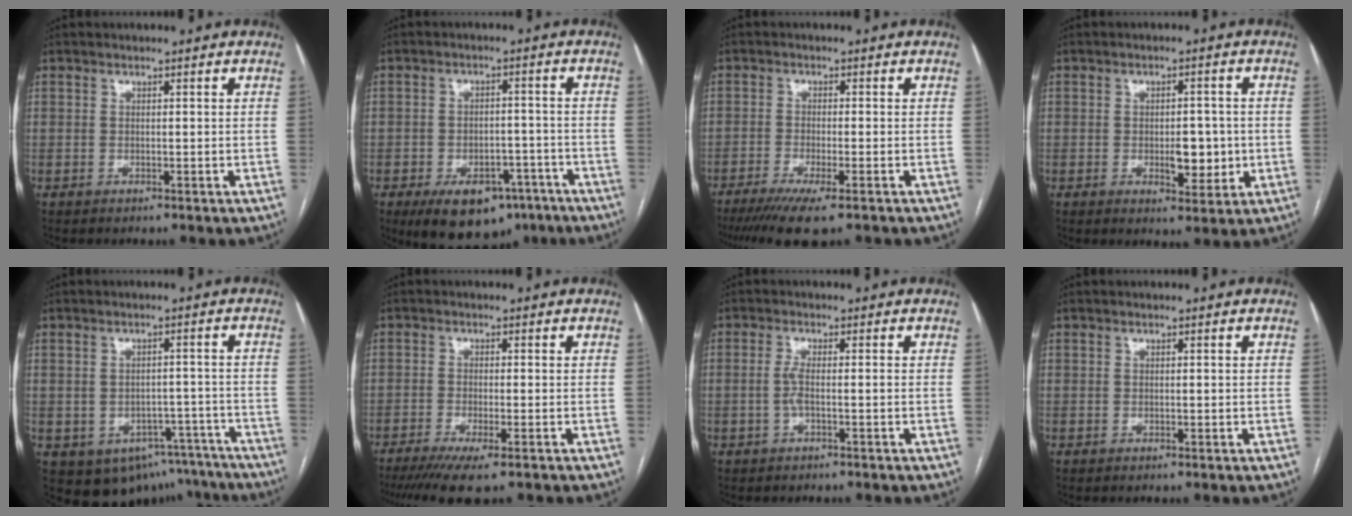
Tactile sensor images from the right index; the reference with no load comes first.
{"total": 11.8, "force": [-7.7, 6.7, 6.0], "torque": [-0.078, 0.013, -0.108]}
{"total": 8.5, "force": [-6.1, 0.6, 5.9], "torque": [-0.090, -0.019, -0.094]}
{"total": 5.5, "force": [-0.9, 2.6, 4.8], "torque": [-0.063, 0.000, -0.004]}
{"total": 13.3, "force": [-8.7, 9.1, 4.3], "torque": [-0.057, 0.030, -0.097]}
{"total": 7.8, "force": [-5.7, 0.6, 5.3], "torque": [-0.077, -0.017, -0.088]}
{"total": 2.0, "force": [-0.6, 0.1, 1.9], "torque": [-0.037, 0.003, -0.014]}
{"total": 0.0}